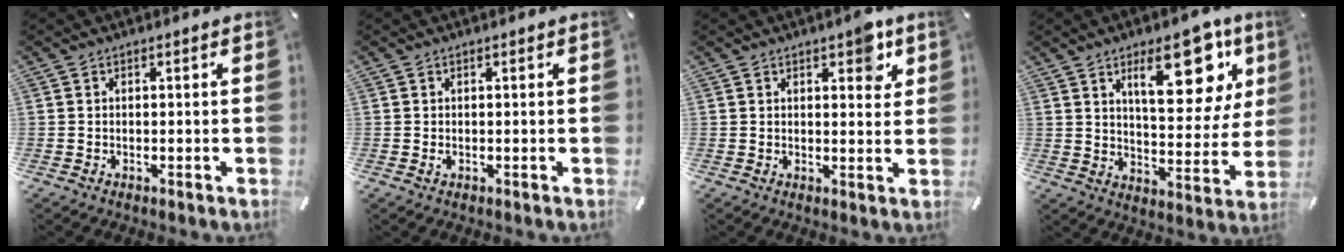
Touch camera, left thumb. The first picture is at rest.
{"total": 0.9, "force": [0.0, 0.3, 0.8], "torque": [-0.023, -0.003, -0.003]}
{"total": 6.2, "force": [3.7, 3.1, 3.9], "torque": [-0.030, -0.018, 0.055]}
{"total": 18.5, "force": [9.9, 8.4, 13.2], "torque": [-0.173, -0.049, 0.157]}